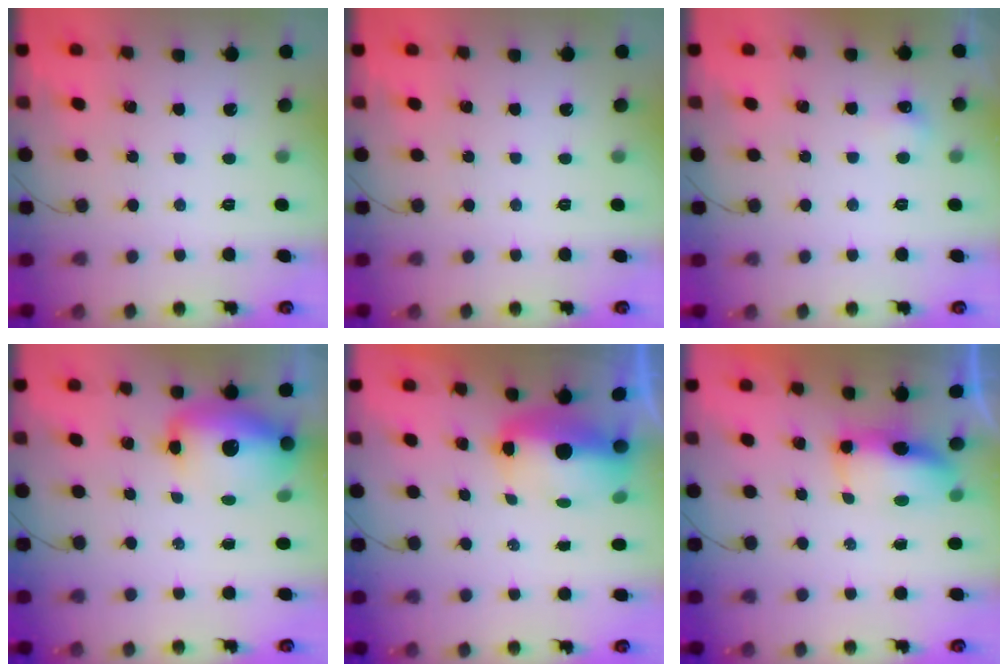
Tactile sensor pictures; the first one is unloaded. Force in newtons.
{"total": 0.0}
{"total": 4.7, "press": 4.4, "slide": 1.4}
{"total": 13.8, "press": 13.2, "slide": 4.1}
{"total": 8.1, "press": 8.0, "slide": 1.5}
{"total": 11.6, "press": 8.3, "slide": 8.0}